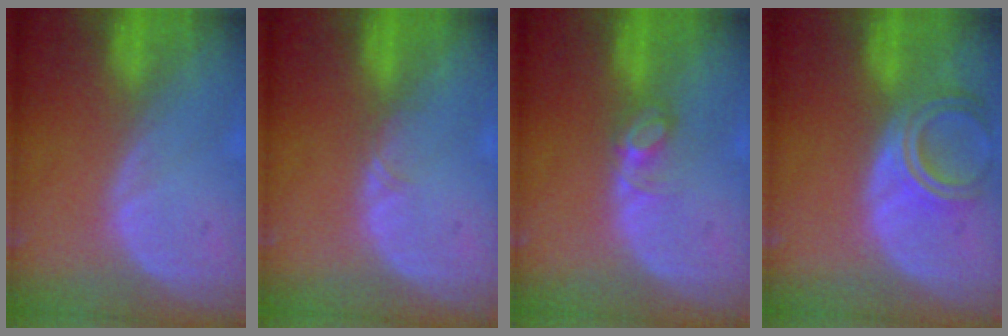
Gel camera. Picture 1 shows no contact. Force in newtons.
{"total": 0.9, "press": 0.8, "slide": 0.2}
{"total": 2.8, "press": 2.8, "slide": 0.4}
{"total": 6.3, "press": 5.6, "slide": 2.8}